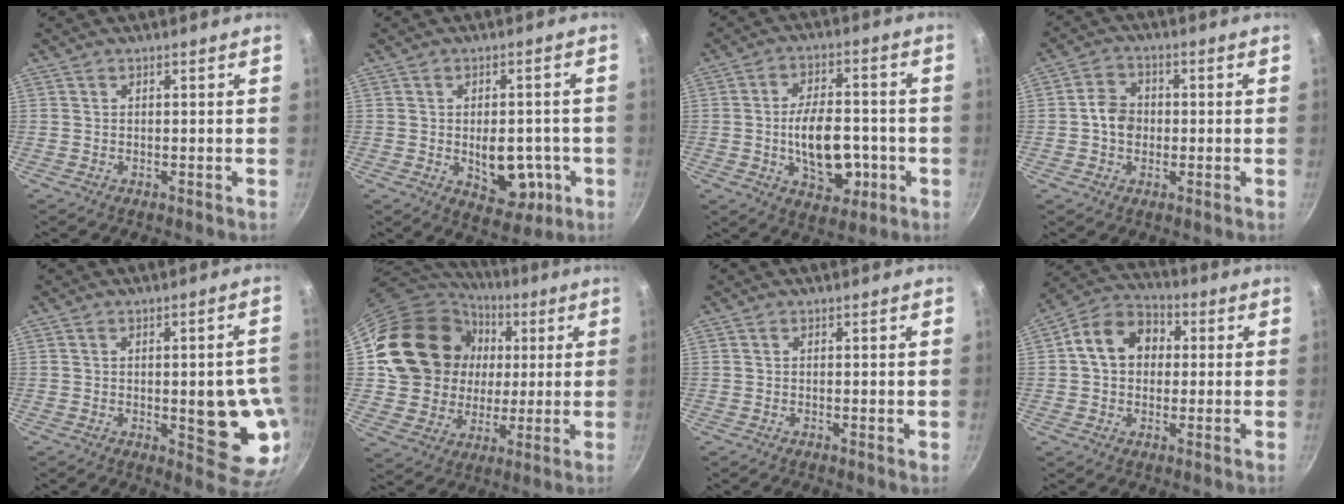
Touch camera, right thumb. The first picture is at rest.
{"total": 10.0, "force": [-2.0, 6.2, 7.5], "torque": [-0.064, 0.000, -0.016]}
{"total": 13.7, "force": [-2.6, 8.0, 10.8], "torque": [-0.141, 0.016, -0.033]}
{"total": 5.6, "force": [-0.4, 4.6, 3.0], "torque": [-0.029, 0.015, -0.015]}
{"total": 13.0, "force": [-1.4, 5.2, 11.9], "torque": [-0.106, -0.007, -0.012]}
{"total": 23.2, "force": [5.4, 19.8, 10.9], "torque": [-0.192, 0.022, 0.106]}
{"total": 0.6, "force": [0.2, 0.2, 0.5], "torque": [-0.007, 0.000, 0.002]}
{"total": 11.3, "force": [1.6, 8.9, 6.7], "torque": [-0.081, 0.026, 0.006]}